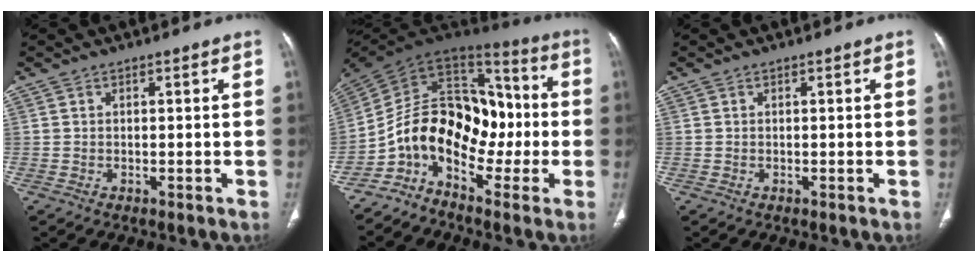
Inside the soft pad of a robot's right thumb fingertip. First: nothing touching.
{"total": 17.8, "force": [-5.2, 11.5, 12.5], "torque": [-0.177, 0.092, -0.099]}
{"total": 0.0}